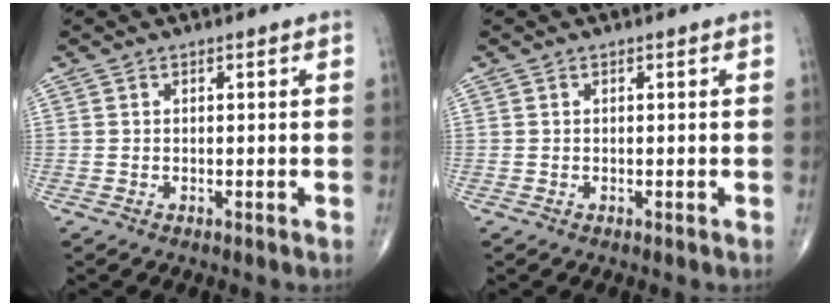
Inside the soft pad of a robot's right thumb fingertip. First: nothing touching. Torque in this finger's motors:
{"motor_torque": [-0.15, 0.03, 0.01, -0.09, 0.02]}